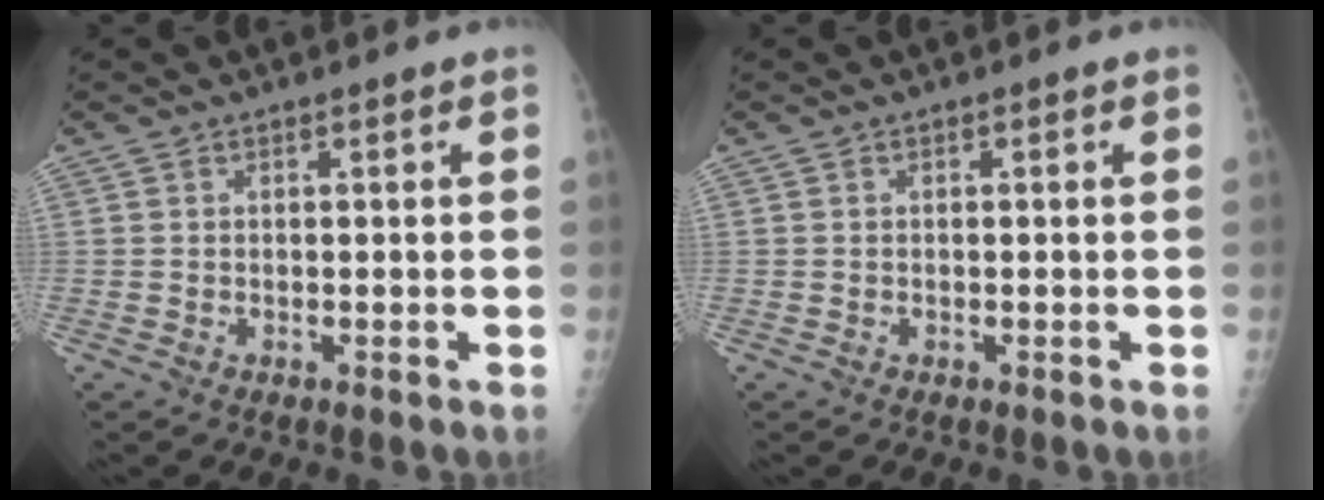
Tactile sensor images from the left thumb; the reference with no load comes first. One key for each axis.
{"total": 0.0}